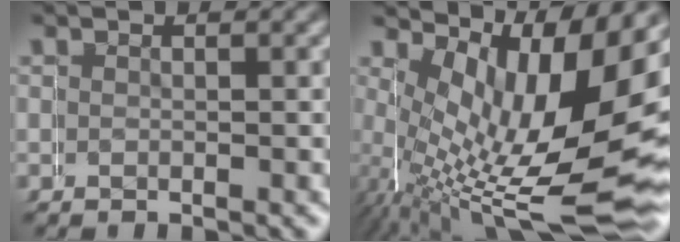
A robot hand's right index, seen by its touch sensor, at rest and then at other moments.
{"total": 11.3, "force": [0.5, 4.3, 10.4], "torque": [-0.182, -0.043, 0.035]}